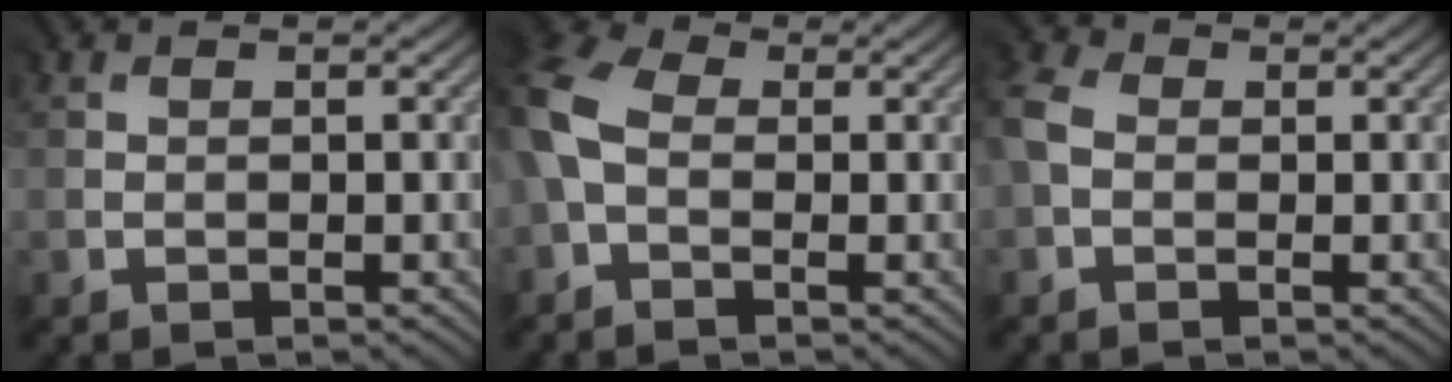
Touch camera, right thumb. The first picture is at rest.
{"total": 7.9, "force": [-0.5, 5.5, 5.7], "torque": [-0.170, -0.002, -0.016]}
{"total": 3.9, "force": [-0.3, 3.2, 2.3], "torque": [-0.080, 0.001, -0.012]}